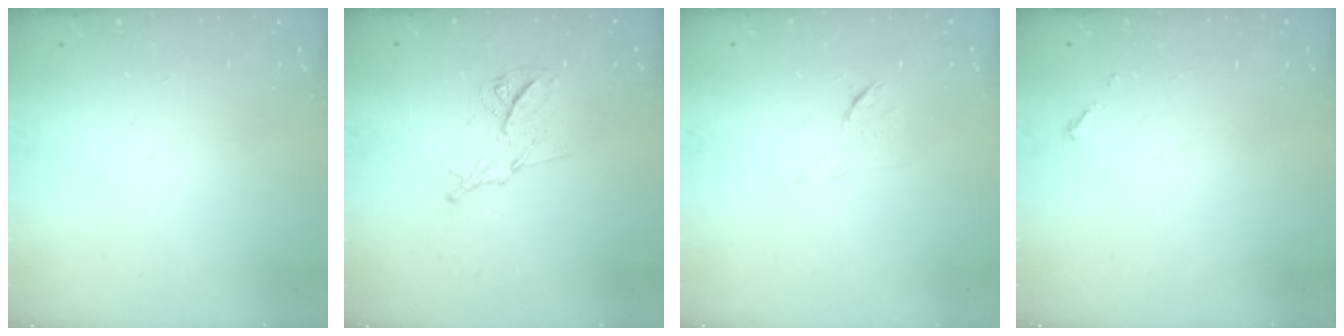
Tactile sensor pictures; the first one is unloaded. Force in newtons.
{"total": 10.0, "press": 10.0, "slide": 0.1}
{"total": 6.0, "press": 6.0, "slide": 0.7}
{"total": 2.6, "press": 2.6, "slide": 0.3}